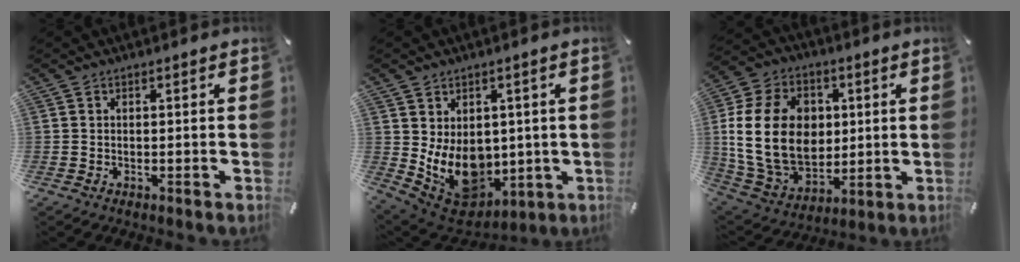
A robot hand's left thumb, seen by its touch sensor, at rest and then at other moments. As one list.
[{"total": 12.5, "force": [0.4, 10.3, 7.0], "torque": [-0.129, -0.034, 0.016]}, {"total": 20.6, "force": [2.1, 15.8, 13.0], "torque": [-0.273, -0.001, 0.041]}]